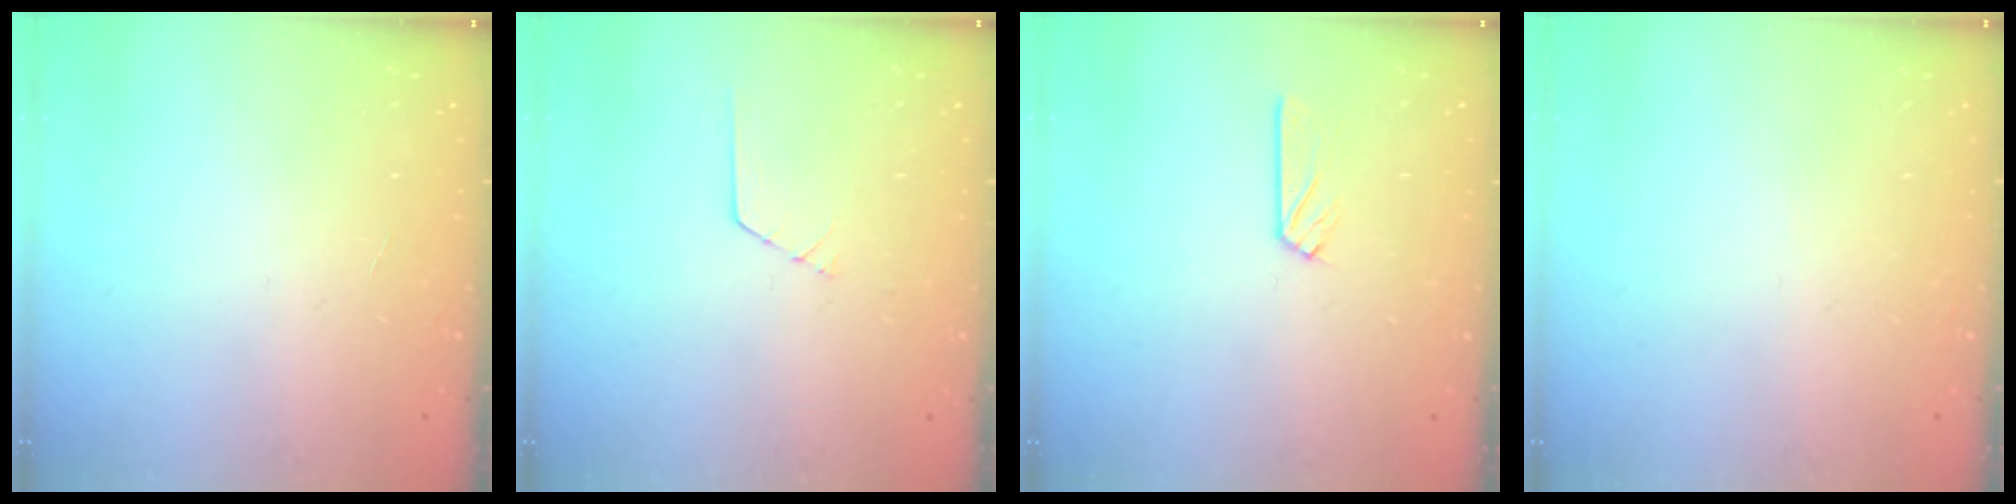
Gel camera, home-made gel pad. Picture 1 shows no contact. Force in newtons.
{"total": 1.6, "press": 1.6, "slide": 0.0}
{"total": 5.7, "press": 5.7, "slide": 0.5}
{"total": 2.7, "press": 2.6, "slide": 0.5}